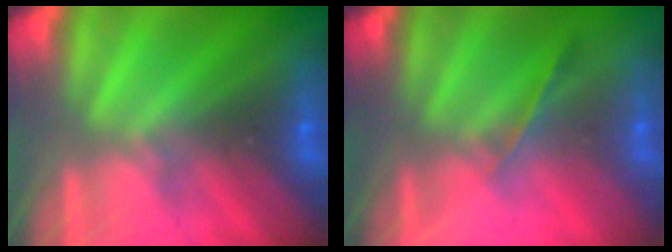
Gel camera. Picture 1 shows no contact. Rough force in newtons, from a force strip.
{"total": 1.2}